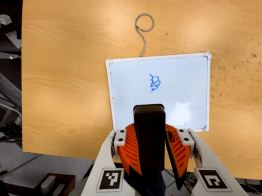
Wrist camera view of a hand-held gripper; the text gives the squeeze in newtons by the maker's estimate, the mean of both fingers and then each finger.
{"total": 11.2, "left": 9.8, "right": 12.6}